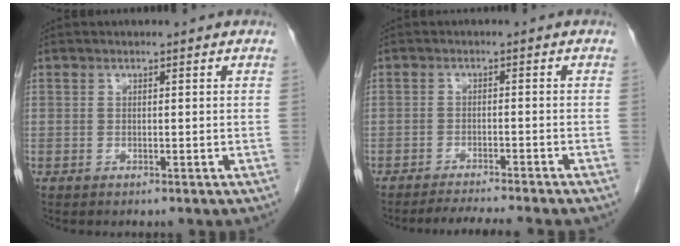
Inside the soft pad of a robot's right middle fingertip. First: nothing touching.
{"total": 6.0, "force": [-5.5, -0.8, 2.4], "torque": [-0.027, -0.014, -0.085]}